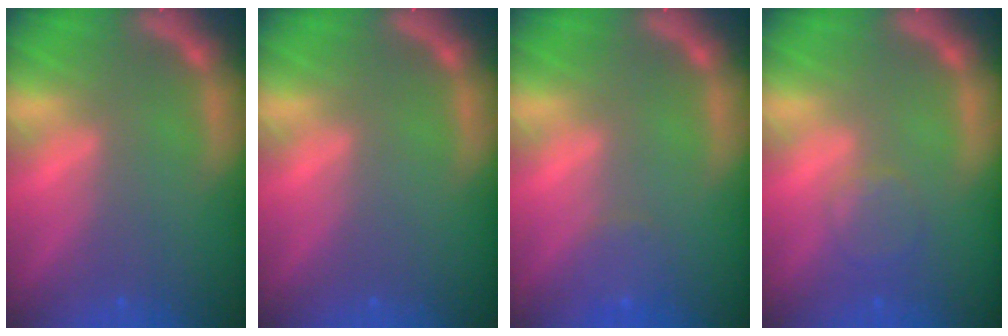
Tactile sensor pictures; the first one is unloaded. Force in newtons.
{"total": 0.0}
{"total": 1.9}
{"total": 2.4}